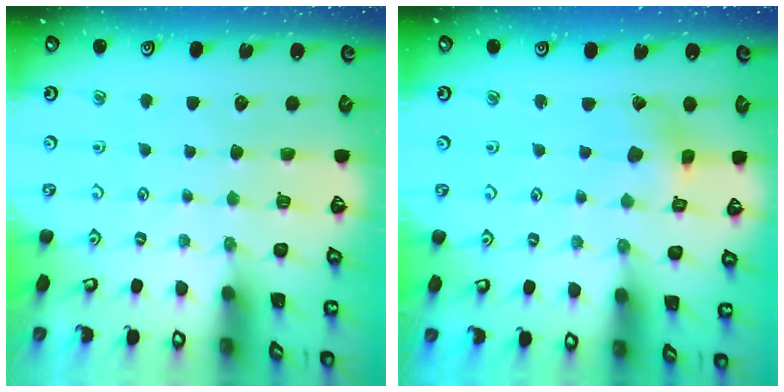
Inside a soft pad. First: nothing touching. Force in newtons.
{"total": 2.4, "press": 2.4, "slide": 0.5}